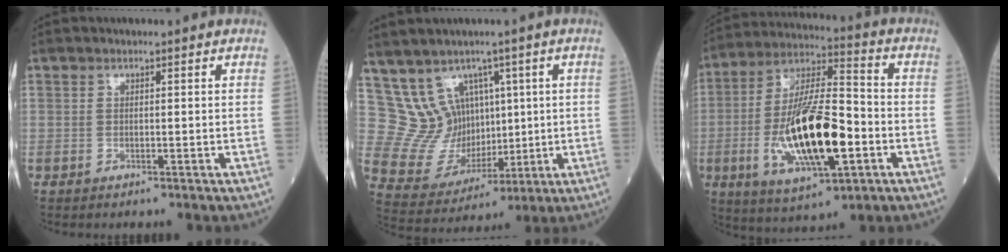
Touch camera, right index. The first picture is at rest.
{"total": 8.6, "force": [4.0, 7.3, 2.4], "torque": [-0.056, 0.040, 0.097]}
{"total": 18.8, "force": [-4.4, 5.0, 17.6], "torque": [-0.346, -0.006, -0.073]}